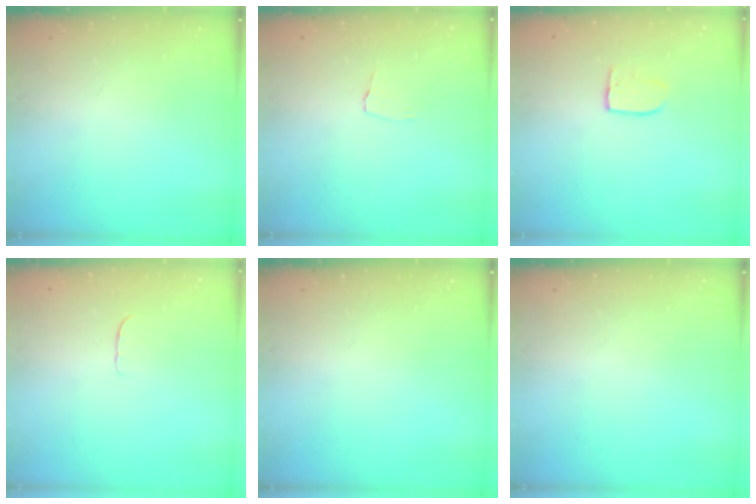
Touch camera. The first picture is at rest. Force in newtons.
{"total": 2.7, "press": 2.7, "slide": 0.3}
{"total": 4.9, "press": 4.9, "slide": 0.3}
{"total": 3.1, "press": 3.1, "slide": 0.2}
{"total": 0.0}
{"total": 0.0}